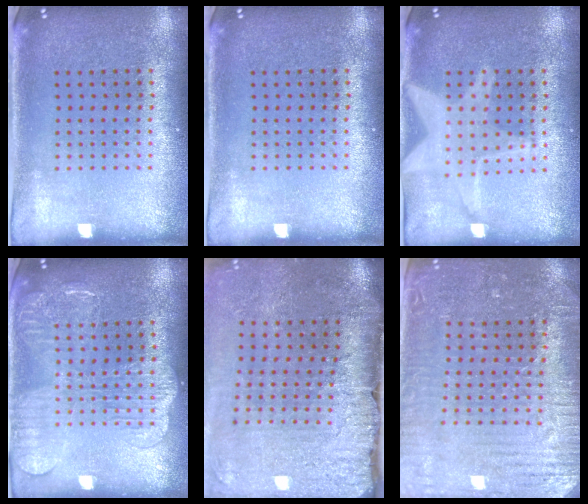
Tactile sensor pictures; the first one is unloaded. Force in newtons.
{"total": 0.0}
{"total": 3.1, "press": 3.1, "slide": 0.4}
{"total": 2.2, "press": 2.1, "slide": 0.4}
{"total": 4.6, "press": 3.7, "slide": 2.7}
{"total": 3.5, "press": 3.3, "slide": 1.1}